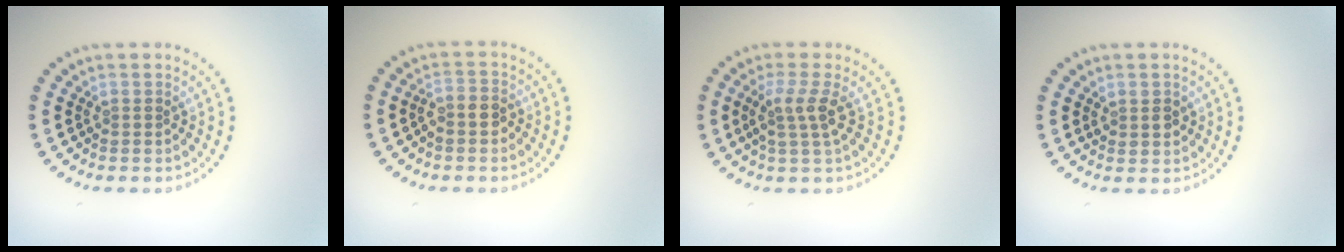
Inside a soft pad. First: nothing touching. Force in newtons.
{"total": 1.9, "press": 1.8, "slide": 0.8}
{"total": 2.6, "press": 2.0, "slide": 1.7}
{"total": 1.5, "press": 1.4, "slide": 0.4}